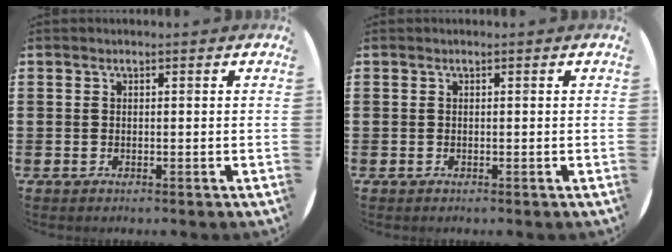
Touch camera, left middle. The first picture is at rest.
{"total": 0.0}